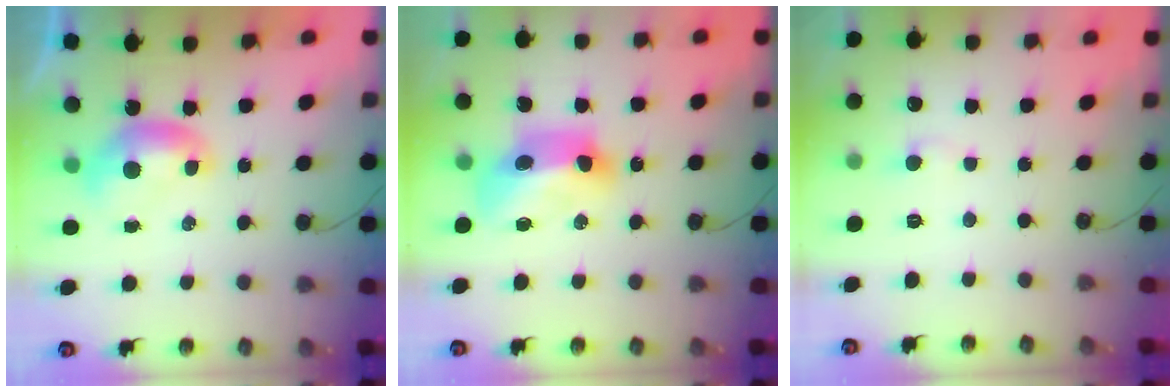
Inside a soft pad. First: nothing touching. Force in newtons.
{"total": 8.9, "press": 8.8, "slide": 1.3}
{"total": 0.6, "press": 0.5, "slide": 0.4}